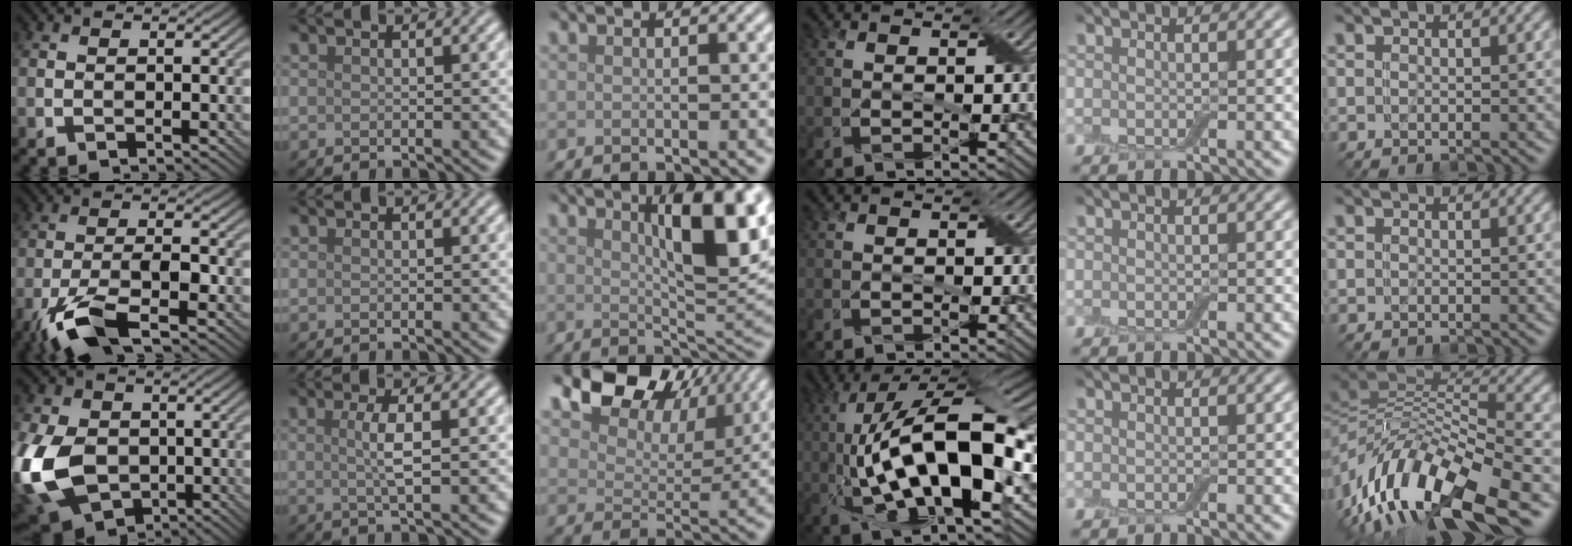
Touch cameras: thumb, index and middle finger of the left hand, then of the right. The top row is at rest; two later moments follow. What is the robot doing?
{"motion": "extract", "object": "airpods case & airpods"}